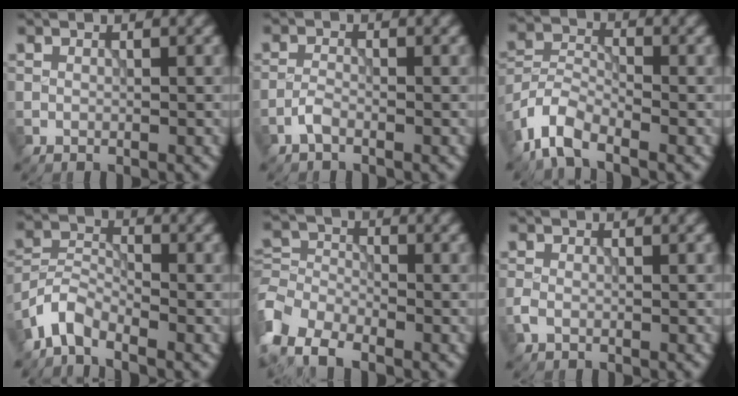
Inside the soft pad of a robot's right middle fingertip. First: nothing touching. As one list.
[{"total": 1.3, "force": [-1.0, 0.4, 0.8], "torque": [-0.020, 0.003, -0.024]}, {"total": 4.8, "force": [-3.5, 1.9, 2.7], "torque": [-0.056, -0.002, -0.081]}, {"total": 3.5, "force": [-2.9, 1.3, 1.5], "torque": [-0.031, 0.006, -0.072]}, {"total": 5.2, "force": [-3.3, 2.9, 2.7], "torque": [-0.048, 0.003, -0.077]}, {"total": 1.1, "force": [-0.6, 0.6, 0.6], "torque": [-0.018, 0.000, -0.016]}]